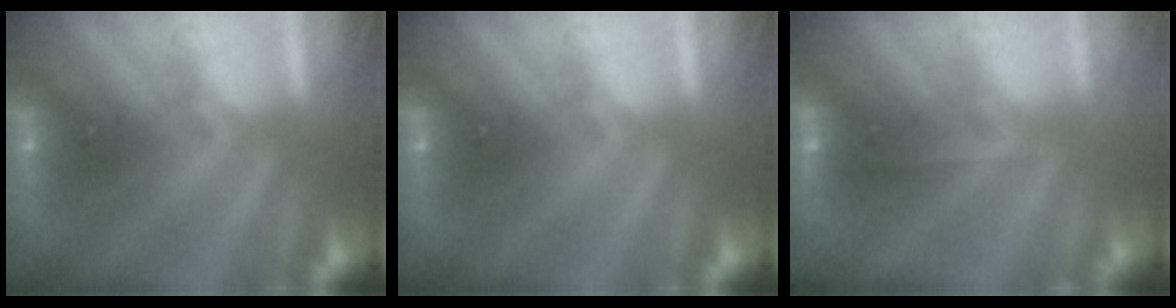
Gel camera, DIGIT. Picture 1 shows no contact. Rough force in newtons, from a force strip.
{"total": 0.0}
{"total": 2.0}